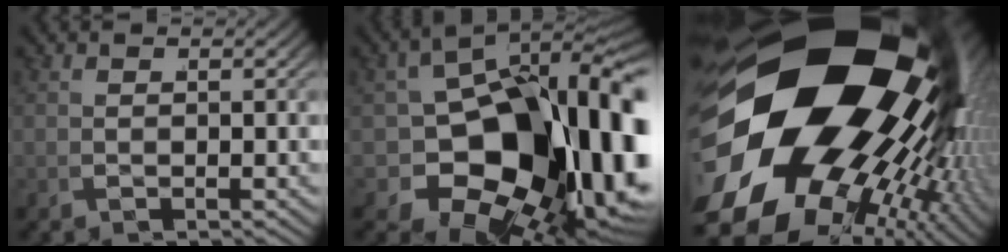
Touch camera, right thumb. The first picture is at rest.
{"total": 25.9, "force": [-5.4, 16.2, 19.5], "torque": [-0.309, -0.091, -0.035]}
{"total": 43.0, "force": [-0.7, 29.4, 31.4], "torque": [-0.462, -0.053, -0.012]}